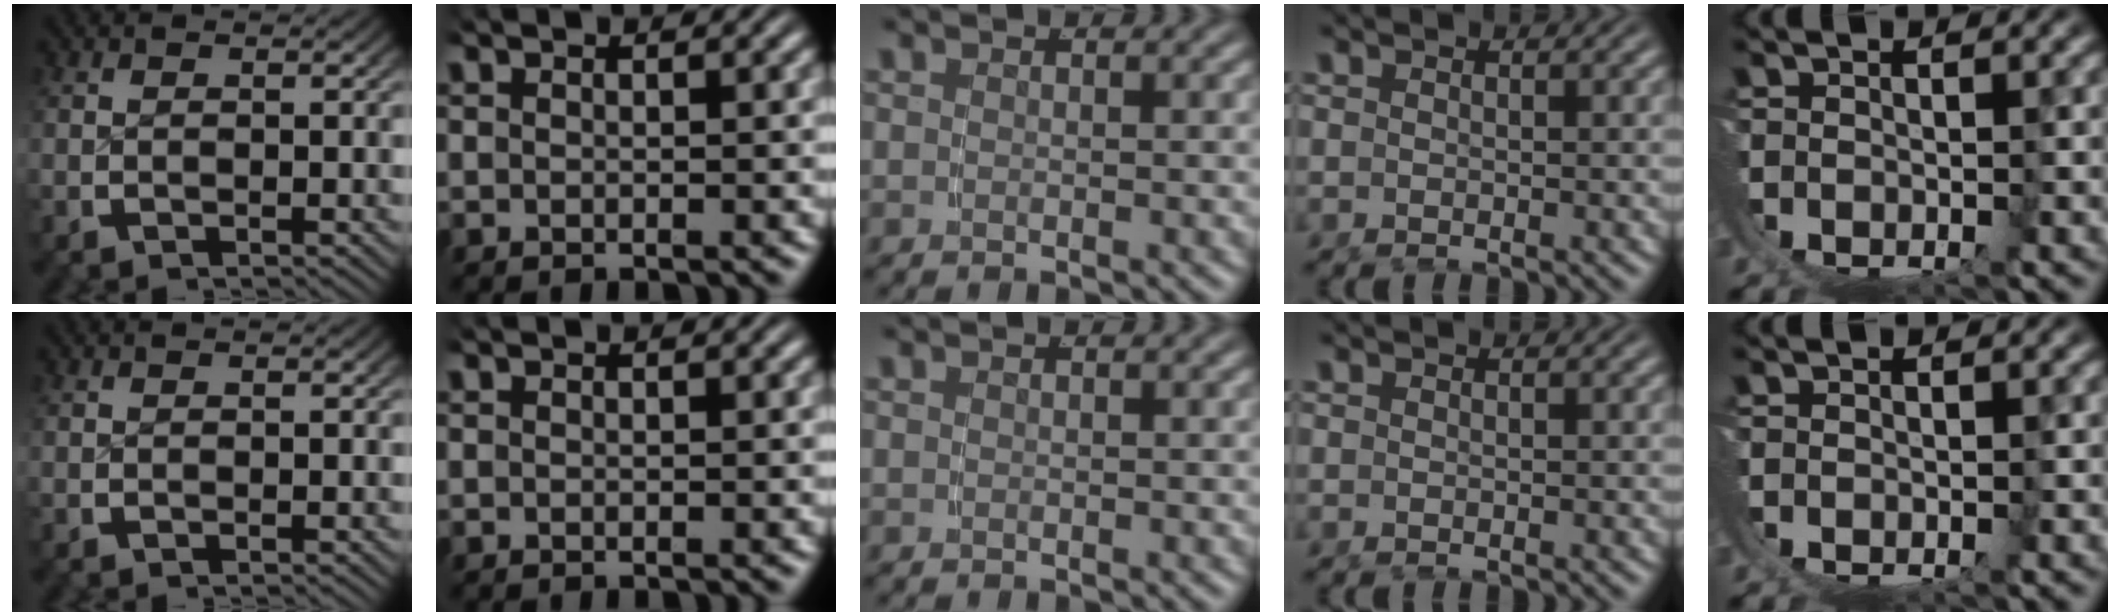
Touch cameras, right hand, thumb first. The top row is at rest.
{}